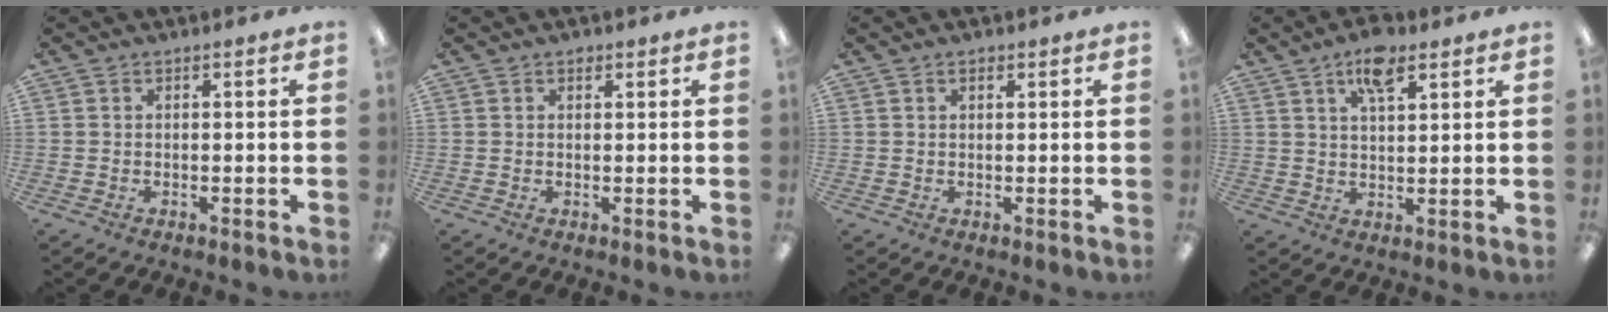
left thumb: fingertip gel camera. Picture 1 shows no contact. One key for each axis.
{"total": 1.0, "fx": 0.7, "fy": 0.6, "fz": 0.4, "tx": -0.002, "ty": -0.003, "tz": 0.010}
{"total": 0.9, "fx": 0.6, "fy": 0.4, "fz": 0.5, "tx": -0.010, "ty": 0.001, "tz": 0.011}
{"total": 7.8, "fx": 5.0, "fy": 3.0, "fz": 5.2, "tx": -0.089, "ty": -0.013, "tz": 0.084}